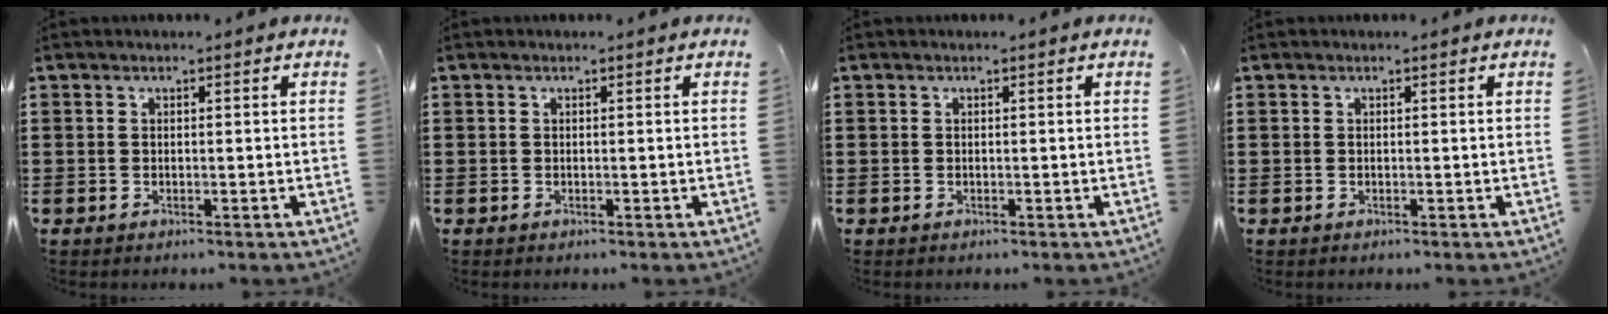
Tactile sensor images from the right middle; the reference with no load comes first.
{"total": 0.0}
{"total": 0.0}
{"total": 0.0}